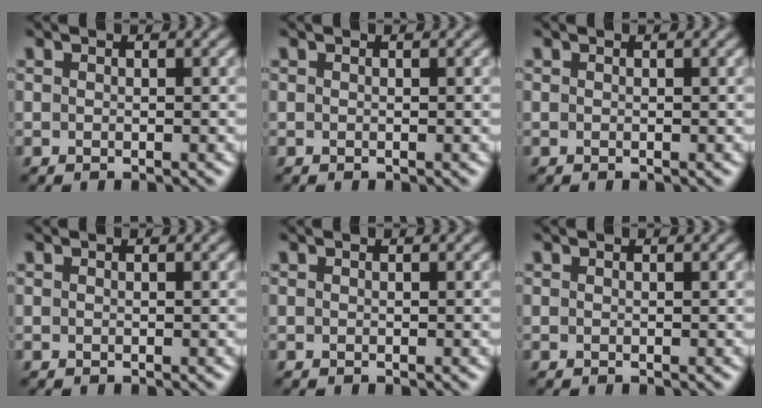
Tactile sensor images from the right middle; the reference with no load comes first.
{"total": 0.0}
{"total": 0.0}
{"total": 0.0}
{"total": 0.0}
{"total": 0.0}